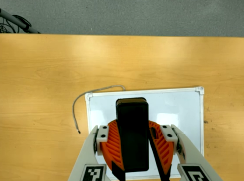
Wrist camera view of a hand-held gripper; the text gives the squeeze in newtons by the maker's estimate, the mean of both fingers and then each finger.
{"total": 9.0, "left": 9.4, "right": 8.5}